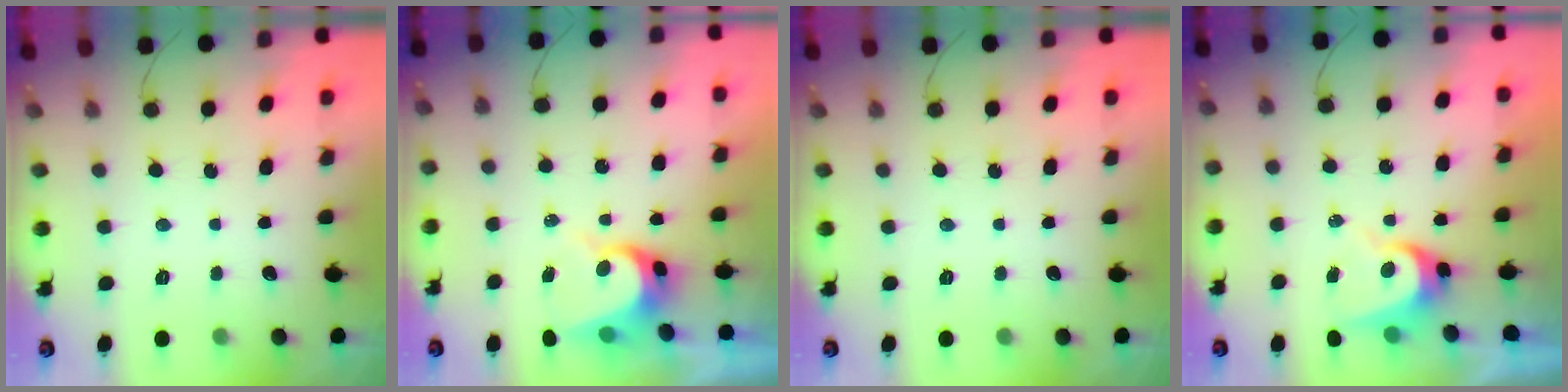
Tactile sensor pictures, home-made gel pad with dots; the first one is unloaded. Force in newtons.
{"total": 6.2, "press": 6.2, "slide": 0.6}
{"total": 0.0}
{"total": 6.7, "press": 6.7, "slide": 0.3}